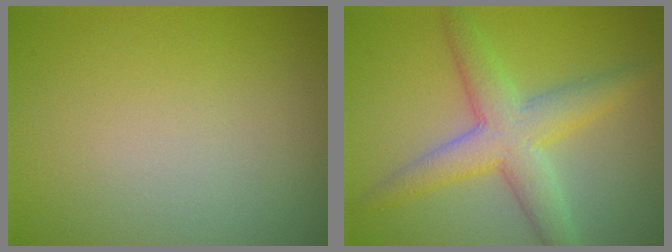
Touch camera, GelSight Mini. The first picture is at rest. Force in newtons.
{"total": 5.5, "press": 5.5, "slide": 0.1}